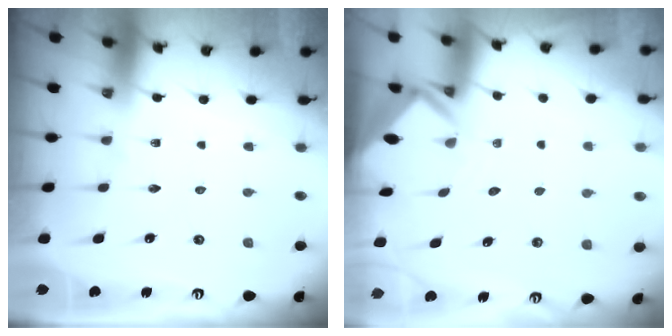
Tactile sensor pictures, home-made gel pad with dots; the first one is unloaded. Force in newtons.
{"total": 2.8, "press": 2.8, "slide": 0.2}